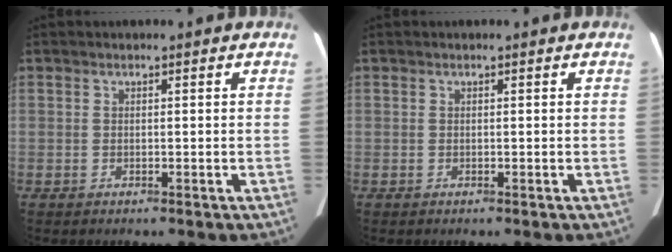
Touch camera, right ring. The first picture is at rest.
{"total": 0.0}